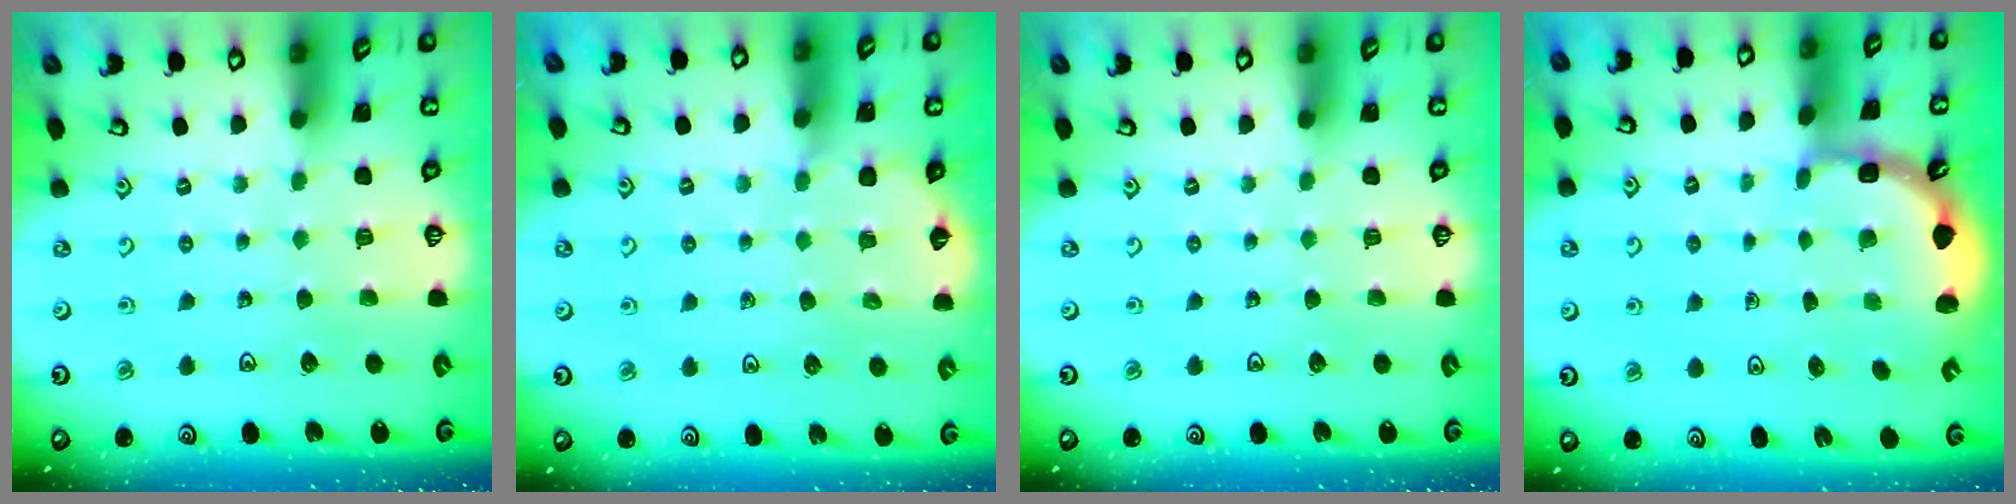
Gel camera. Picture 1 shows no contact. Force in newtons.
{"total": 4.3, "press": 4.2, "slide": 0.7}
{"total": 0.0}
{"total": 2.1, "press": 1.9, "slide": 0.9}